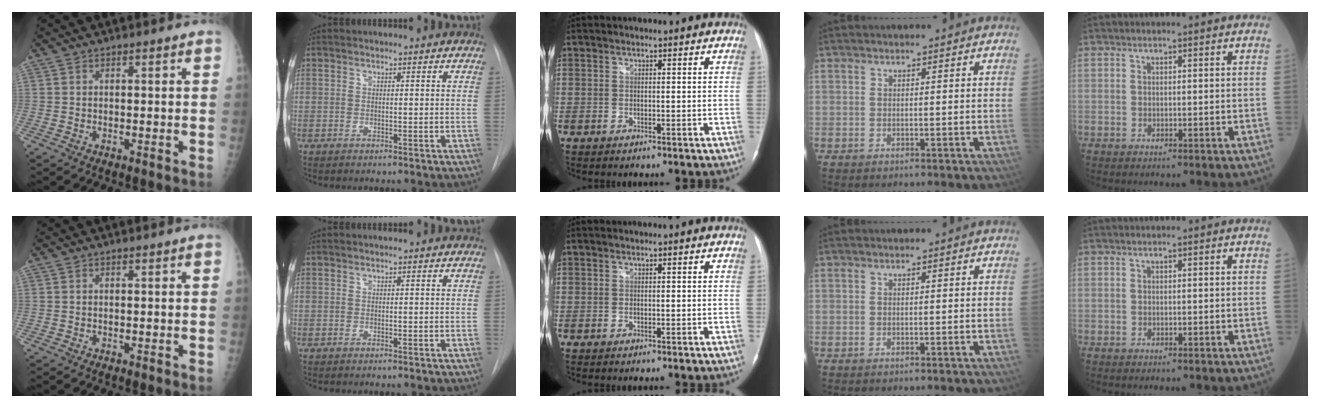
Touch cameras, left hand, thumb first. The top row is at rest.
{}